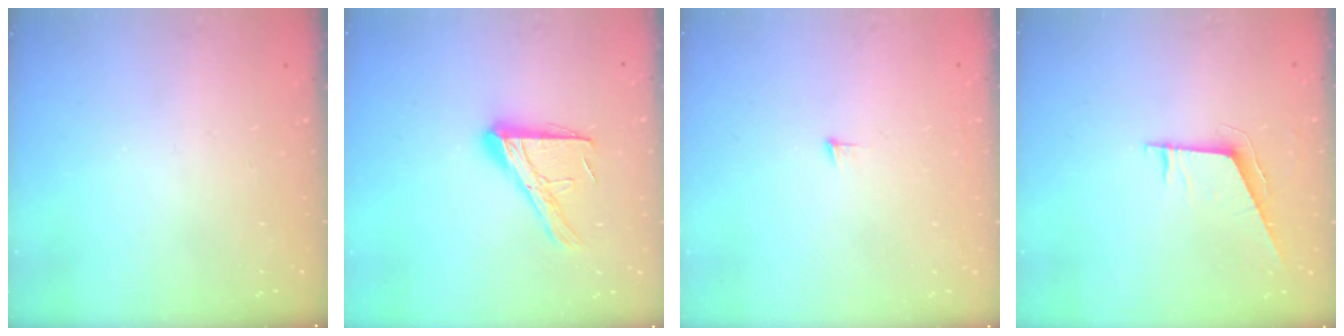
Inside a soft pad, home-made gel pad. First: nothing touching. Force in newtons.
{"total": 13.9, "press": 13.9, "slide": 1.2}
{"total": 3.6, "press": 3.6, "slide": 0.3}
{"total": 6.3, "press": 6.3, "slide": 0.7}